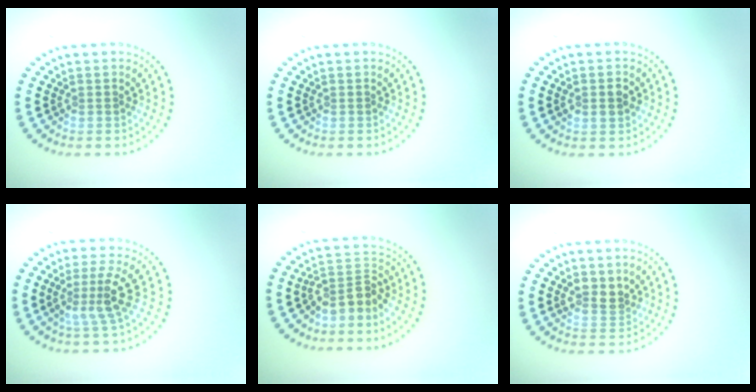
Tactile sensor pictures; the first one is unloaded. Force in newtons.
{"total": 0.0}
{"total": 1.3, "press": 1.3, "slide": 0.2}
{"total": 3.2, "press": 2.2, "slide": 2.2}
{"total": 2.8, "press": 2.0, "slide": 1.9}
{"total": 2.1, "press": 2.0, "slide": 0.8}